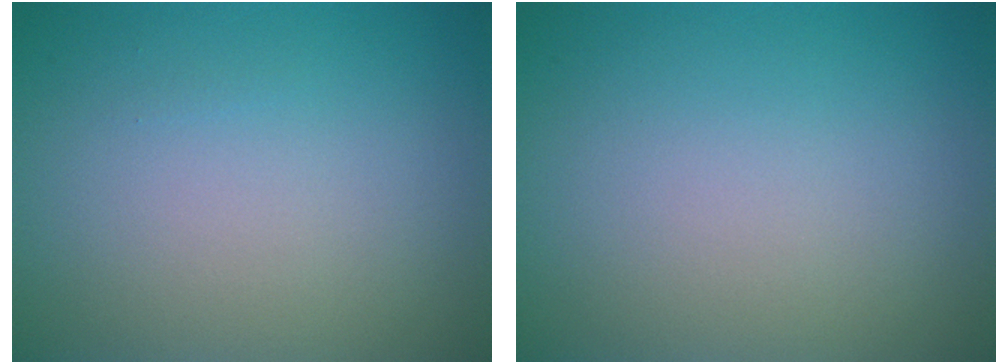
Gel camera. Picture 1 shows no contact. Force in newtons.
{"total": 0.0}